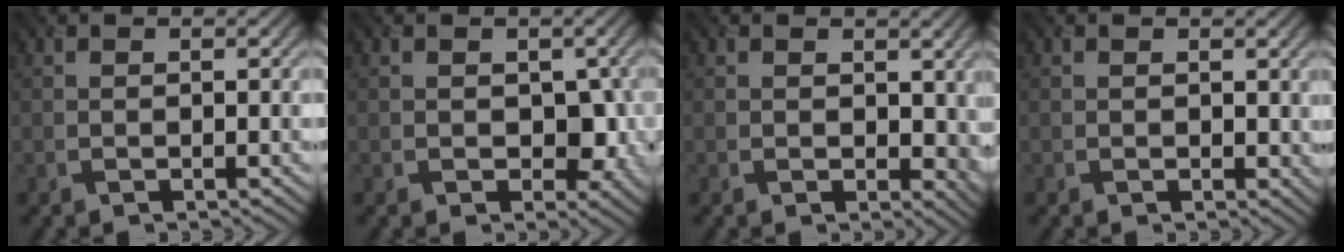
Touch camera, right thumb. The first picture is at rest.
{"total": 3.8, "force": [-0.4, 2.9, 2.5], "torque": [-0.034, -0.011, -0.005]}
{"total": 4.1, "force": [0.5, 3.0, 2.7], "torque": [-0.042, -0.014, 0.014]}
{"total": 0.9, "force": [0.3, 0.8, 0.4], "torque": [-0.007, -0.007, 0.005]}